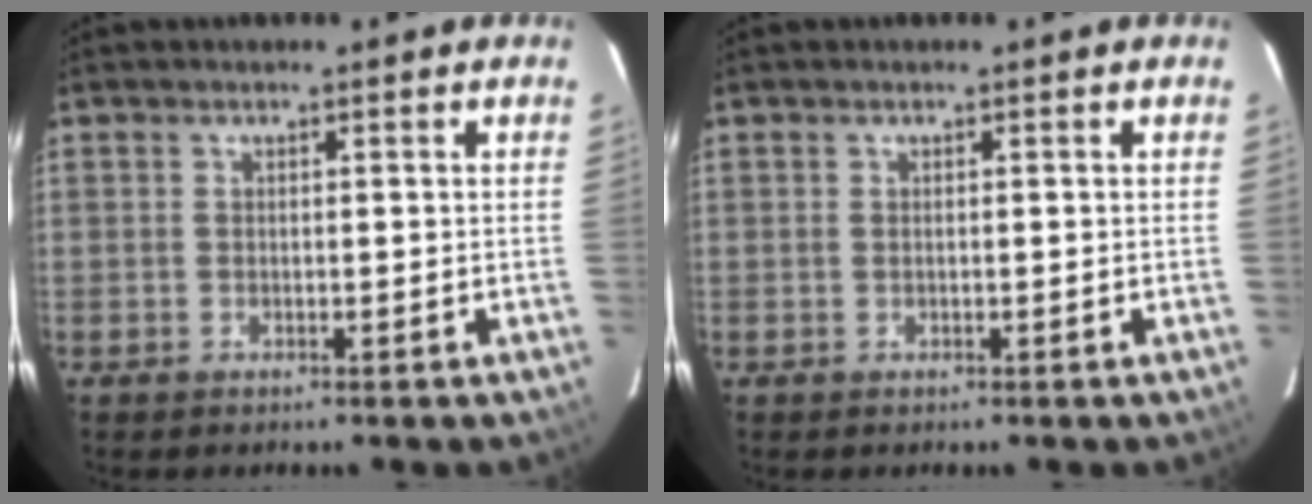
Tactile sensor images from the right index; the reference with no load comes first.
{"total": 0.0}